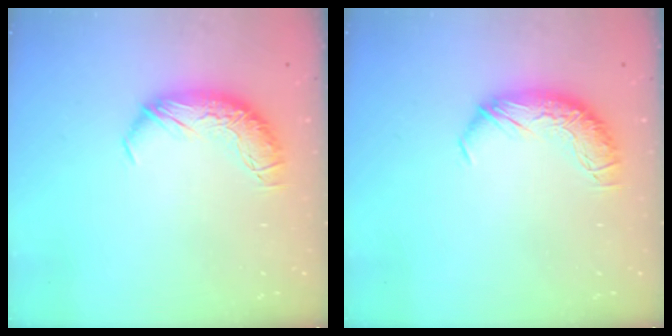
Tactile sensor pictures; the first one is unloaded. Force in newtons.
{"total": 0.0}